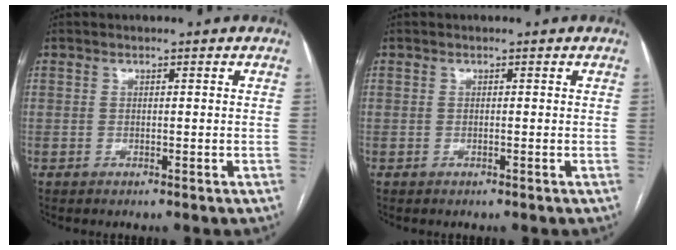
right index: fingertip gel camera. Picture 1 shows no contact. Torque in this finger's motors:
{"motor_torque": [-0.01, 0.04, 0.00, 0.00]}